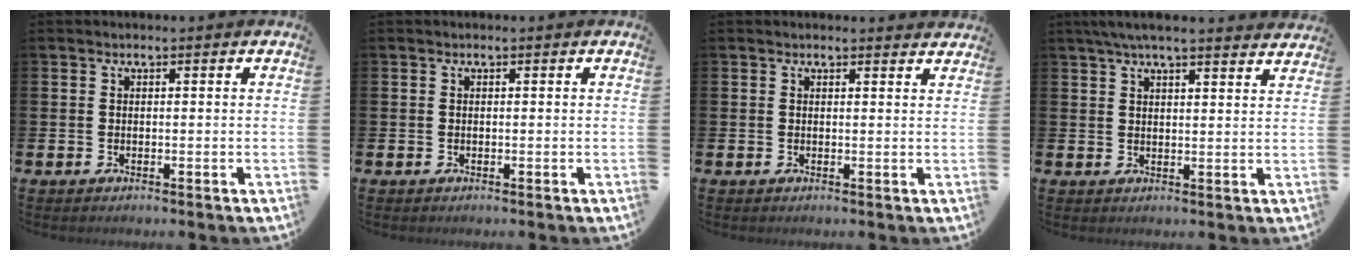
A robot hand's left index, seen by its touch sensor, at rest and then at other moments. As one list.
[{"total": 0.0}, {"total": 0.9, "force": [0.9, 0.1, 0.1], "torque": [0.010, -0.002, 0.014]}, {"total": 4.9, "force": [4.5, 0.4, 2.0], "torque": [-0.046, -0.010, 0.082]}]